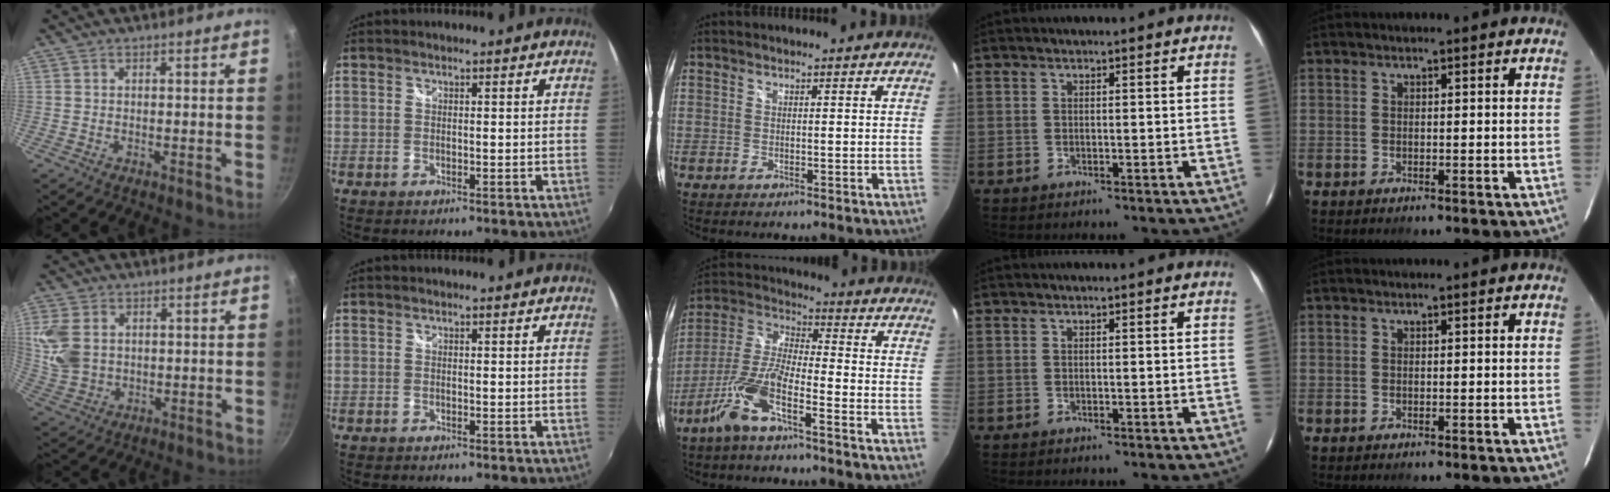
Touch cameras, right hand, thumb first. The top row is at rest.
{"thumb": {"total": 8.7, "force": [1.8, 6.6, 5.4], "torque": [-0.105, -0.008, 0.046]}, "middle": {"total": 10.2, "force": [-6.4, 2.0, 7.7], "torque": [-0.173, -0.001, -0.124]}}